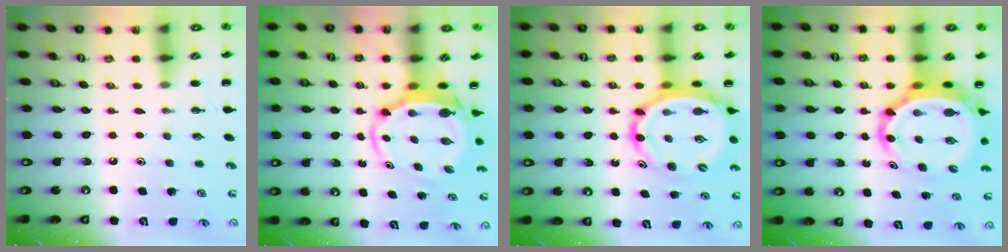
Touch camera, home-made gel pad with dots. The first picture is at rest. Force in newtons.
{"total": 6.2, "press": 6.0, "slide": 1.6}
{"total": 10.1, "press": 9.5, "slide": 3.3}
{"total": 8.2, "press": 7.8, "slide": 2.6}